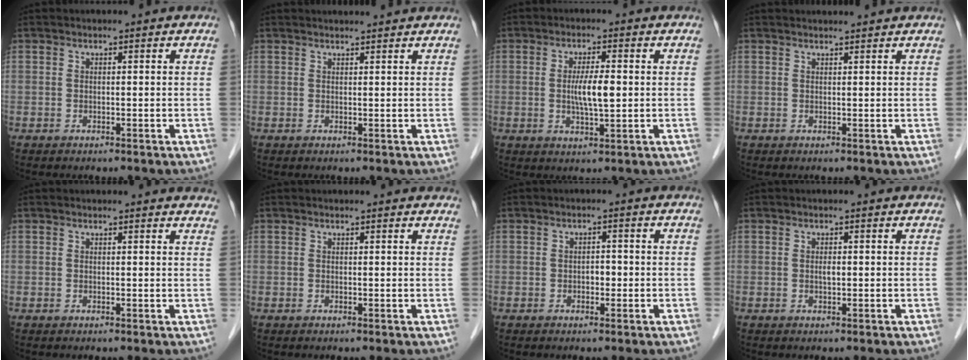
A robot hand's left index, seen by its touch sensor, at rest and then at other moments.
{"total": 4.4, "force": [4.2, -0.1, 1.1], "torque": [-0.014, 0.020, 0.048]}
{"total": 5.0, "force": [0.1, 0.8, 4.9], "torque": [-0.094, -0.001, 0.001]}
{"total": 3.7, "force": [3.6, -0.2, 0.9], "torque": [-0.011, 0.019, 0.043]}
{"total": 5.6, "force": [5.4, 0.6, 1.3], "torque": [-0.007, -0.002, 0.034]}
{"total": 3.0, "force": [2.9, 0.3, 0.8], "torque": [-0.014, 0.007, 0.020]}
{"total": 1.6, "force": [-0.4, 1.0, 1.2], "torque": [-0.015, 0.004, -0.006]}
{"total": 0.9, "force": [0.0, 0.3, 0.8], "torque": [-0.015, 0.000, 0.001]}